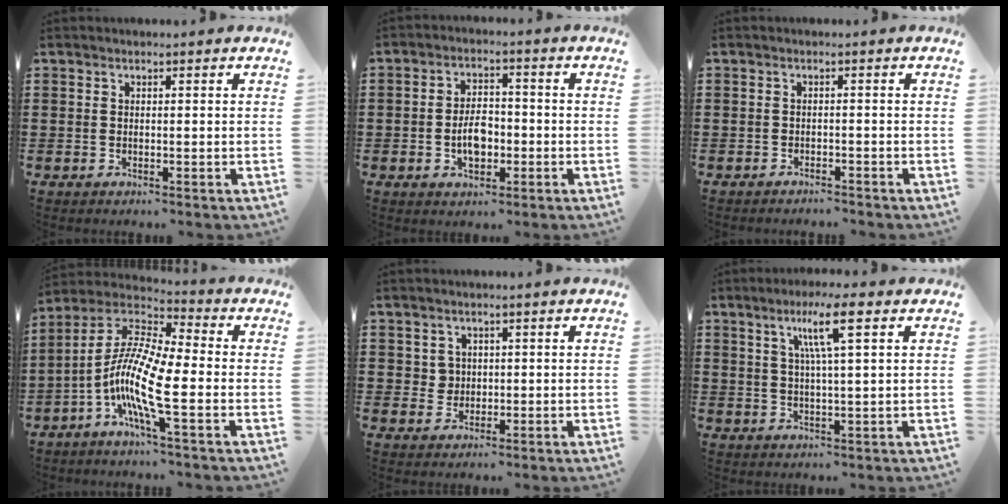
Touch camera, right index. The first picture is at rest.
{"total": 5.3, "force": [-1.2, 3.0, 4.1], "torque": [-0.075, 0.004, -0.026]}
{"total": 1.4, "force": [-1.4, 0.1, 0.0], "torque": [-0.005, 0.001, -0.030]}
{"total": 11.9, "force": [-3.8, 2.1, 11.0], "torque": [-0.250, -0.016, -0.082]}
{"total": 2.1, "force": [0.6, 2.0, 0.4], "torque": [-0.017, 0.010, 0.010]}
{"total": 6.8, "force": [2.8, -0.3, 6.2], "torque": [-0.128, -0.002, 0.041]}